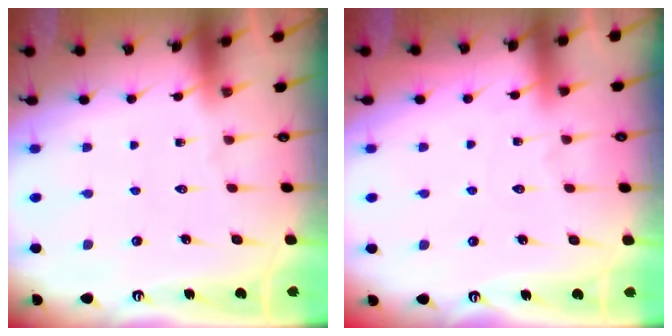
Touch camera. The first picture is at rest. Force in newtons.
{"total": 4.2, "press": 4.1, "slide": 0.5}